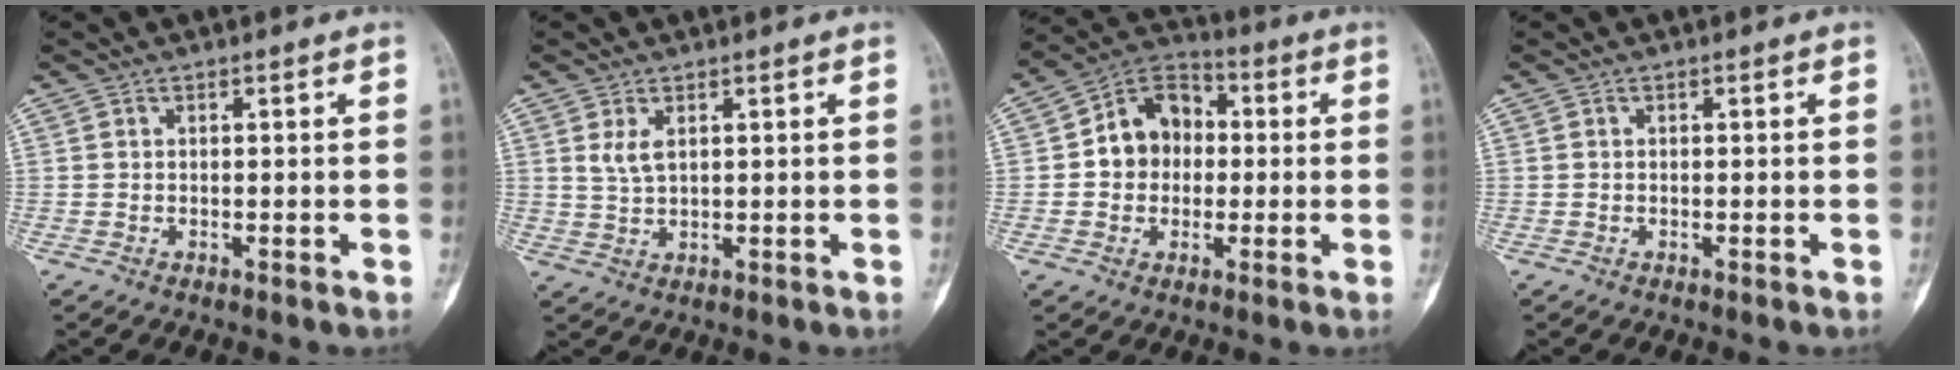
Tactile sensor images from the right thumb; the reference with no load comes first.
{"total": 3.1, "force": [1.3, 1.6, 2.3], "torque": [-0.045, -0.005, 0.032]}
{"total": 11.0, "force": [0.2, 9.1, 6.3], "torque": [-0.068, 0.030, -0.007]}
{"total": 0.0}